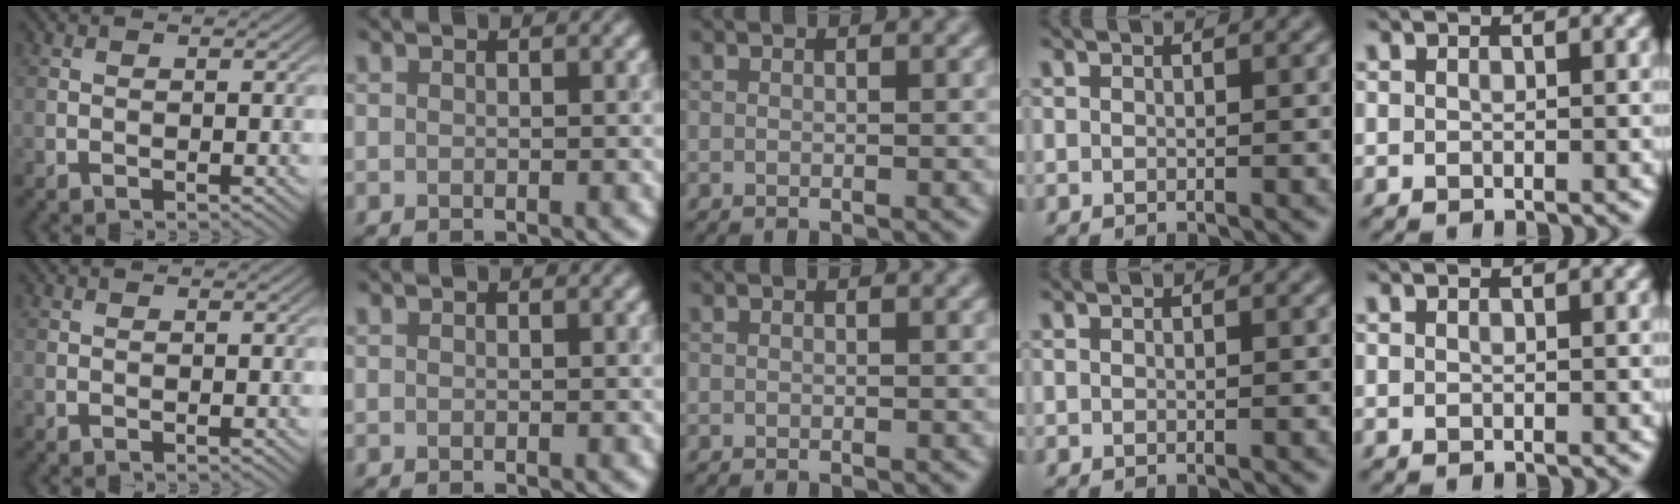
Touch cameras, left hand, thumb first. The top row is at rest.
{}